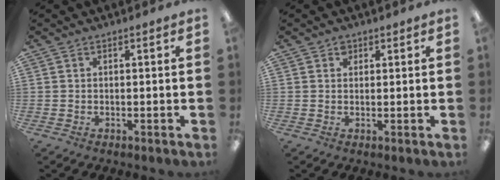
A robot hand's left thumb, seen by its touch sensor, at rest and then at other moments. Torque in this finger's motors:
{"motor_torque": [0.13, -0.01, 0.39, -0.05, -0.01]}